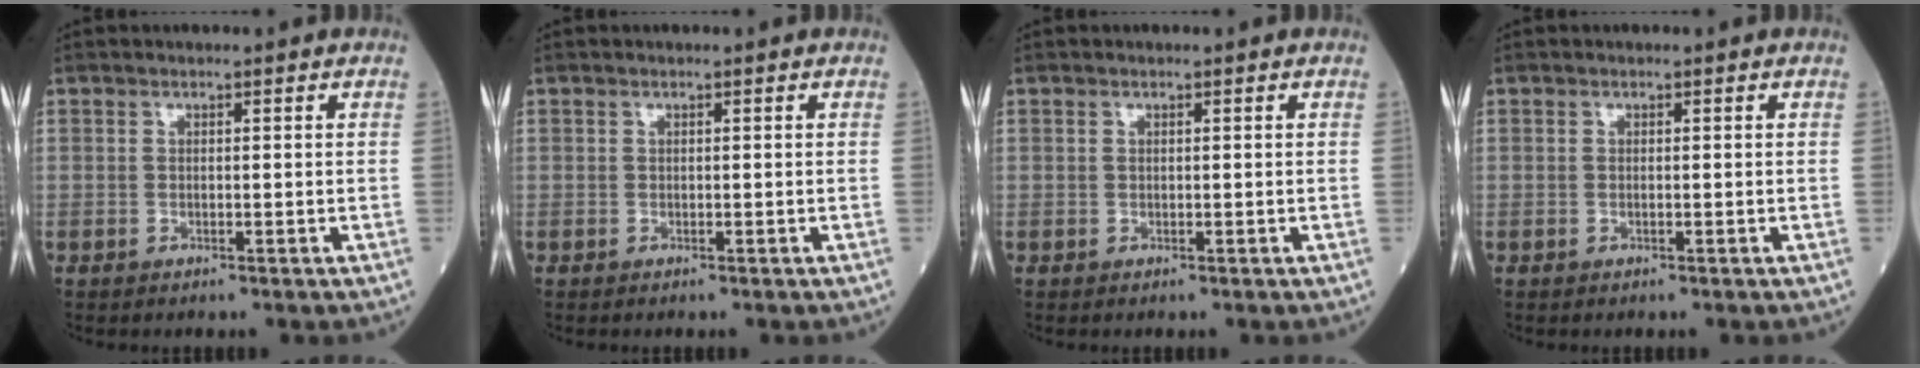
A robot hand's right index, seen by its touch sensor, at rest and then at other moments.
{"total": 0.0}
{"total": 0.0}
{"total": 0.0}